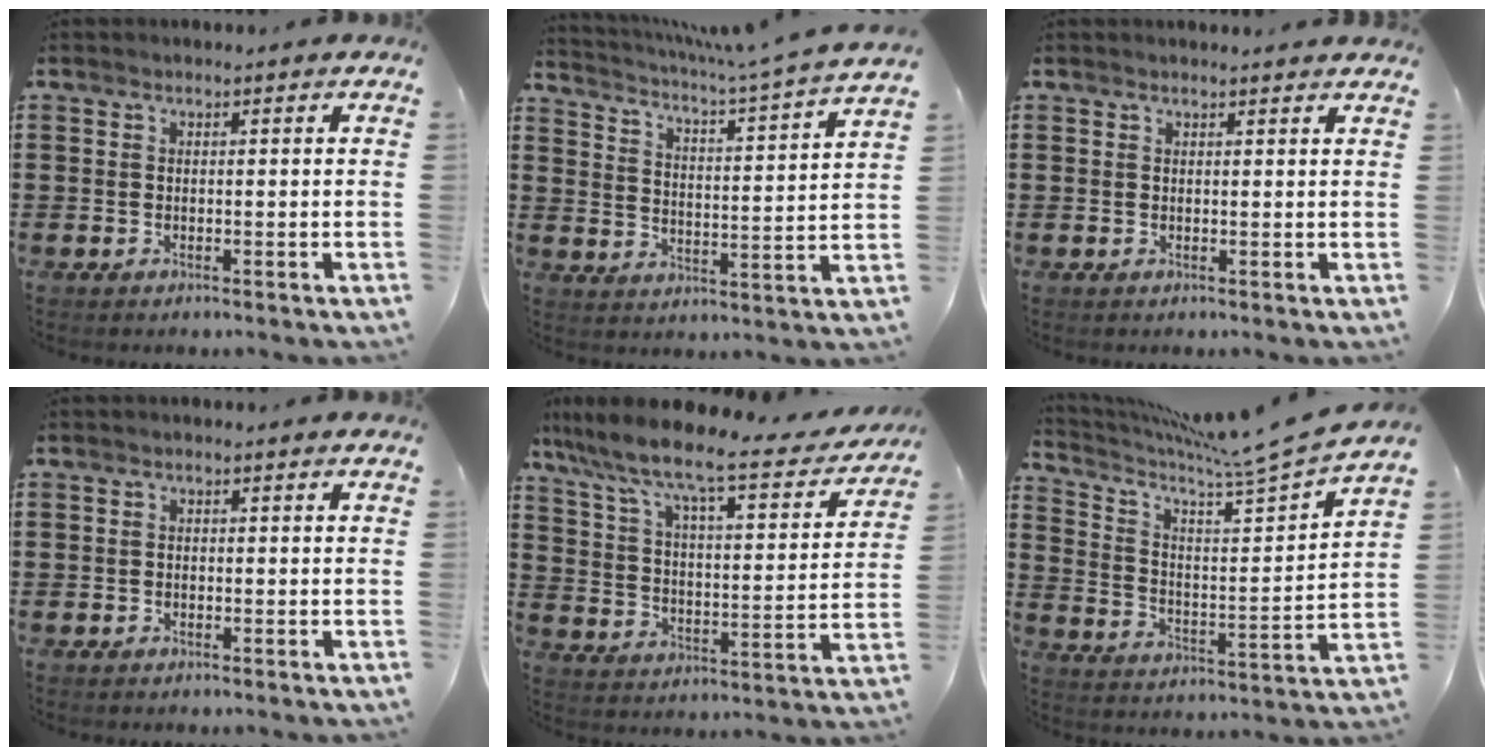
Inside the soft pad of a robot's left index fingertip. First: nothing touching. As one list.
[{"total": 4.5, "force": [3.9, -0.8, 2.1], "torque": [-0.061, -0.041, 0.055]}, {"total": 1.0, "force": [1.0, -0.1, 0.3], "torque": [-0.006, -0.002, 0.019]}, {"total": 0.6, "force": [-0.5, 0.4, 0.1], "torque": [-0.005, 0.002, -0.011]}, {"total": 8.4, "force": [7.1, 0.6, 4.6], "torque": [-0.120, -0.052, 0.111]}, {"total": 7.4, "force": [6.7, -0.7, 3.2], "torque": [-0.091, -0.054, 0.103]}]